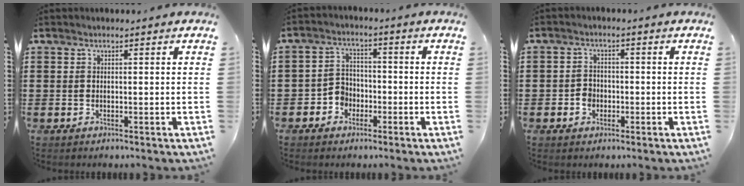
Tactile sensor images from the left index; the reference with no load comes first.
{"total": 3.8, "force": [-2.1, 3.0, 1.1], "torque": [-0.030, 0.008, -0.044]}
{"total": 2.3, "force": [-0.8, 2.0, 0.9], "torque": [-0.022, 0.002, -0.018]}